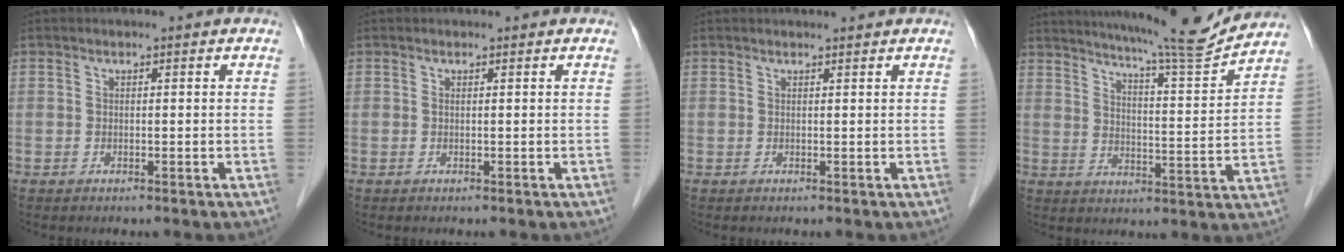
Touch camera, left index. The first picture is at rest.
{"total": 0.0}
{"total": 1.8, "force": [1.8, -0.1, 0.4], "torque": [-0.007, 0.012, 0.025]}
{"total": 13.6, "force": [12.7, -1.1, 4.6], "torque": [-0.078, -0.025, 0.178]}